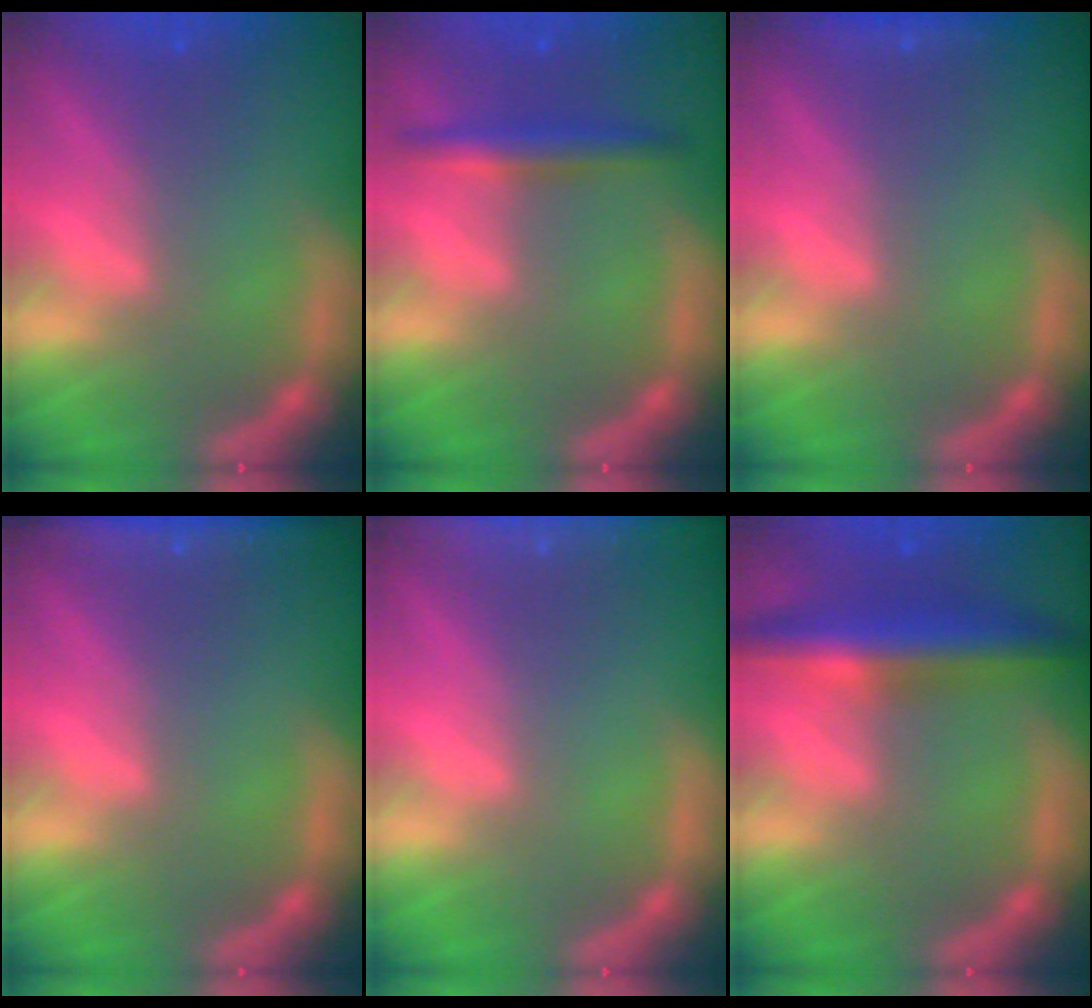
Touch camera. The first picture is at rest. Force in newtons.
{"total": 3.0}
{"total": 0.9}
{"total": 4.0}
{"total": 7.4}
{"total": 5.9}